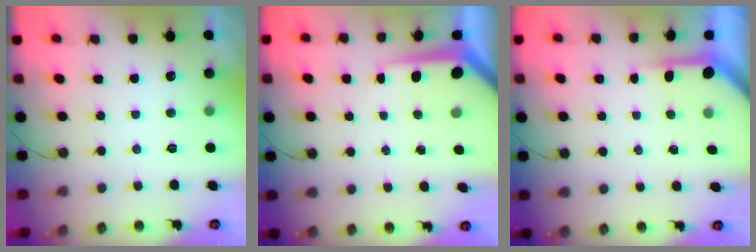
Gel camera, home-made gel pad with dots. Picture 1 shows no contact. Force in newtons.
{"total": 6.6, "press": 6.6, "slide": 0.5}
{"total": 3.7, "press": 3.7, "slide": 0.3}